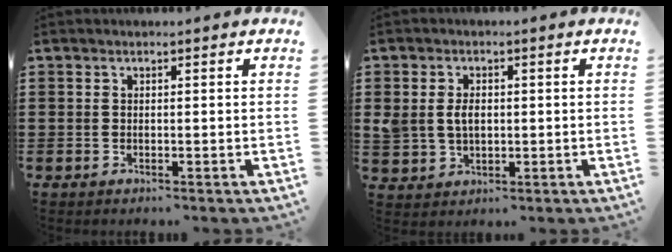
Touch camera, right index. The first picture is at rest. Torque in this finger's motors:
{"motor_torque": [0.28, -0.11, 0.13, 0.08]}